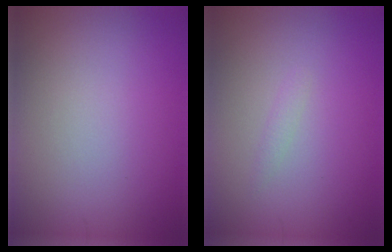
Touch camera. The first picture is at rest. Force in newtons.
{"total": 0.6, "press": 0.6, "slide": 0.0}